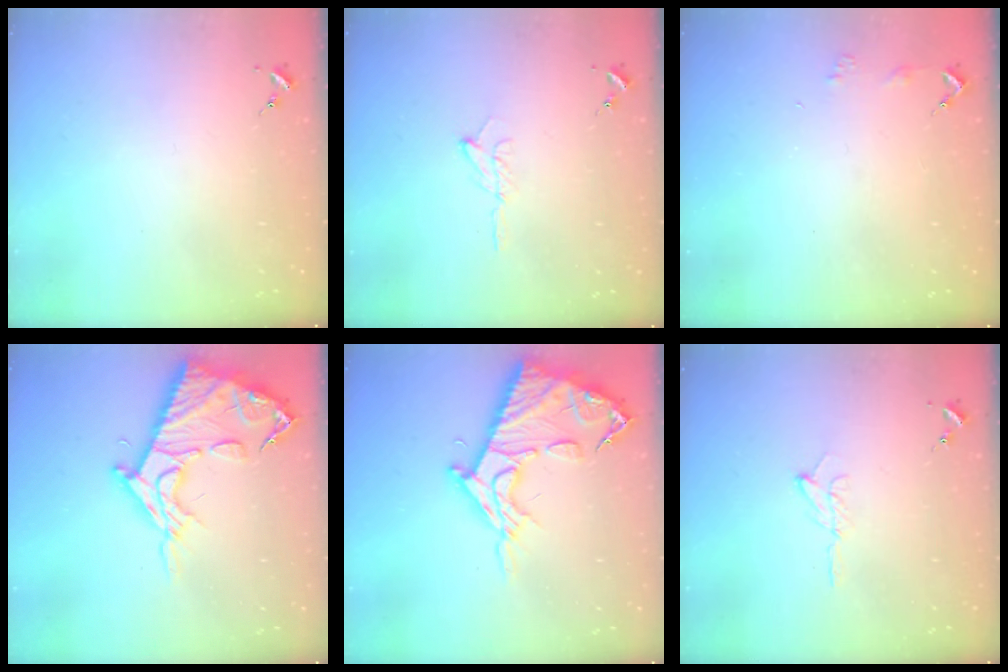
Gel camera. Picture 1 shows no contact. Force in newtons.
{"total": 4.9, "press": 4.9, "slide": 0.6}
{"total": 3.2, "press": 3.2, "slide": 0.3}
{"total": 17.0, "press": 16.9, "slide": 1.7}
{"total": 17.0, "press": 16.9, "slide": 1.7}
{"total": 4.9, "press": 4.9, "slide": 0.6}